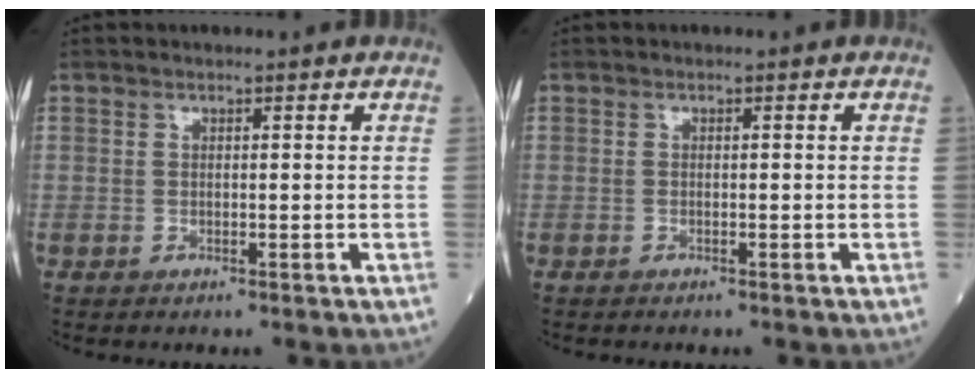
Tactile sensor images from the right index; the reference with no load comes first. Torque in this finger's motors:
{"motor_torque": [-0.06, -0.02, 0.06, 0.02]}